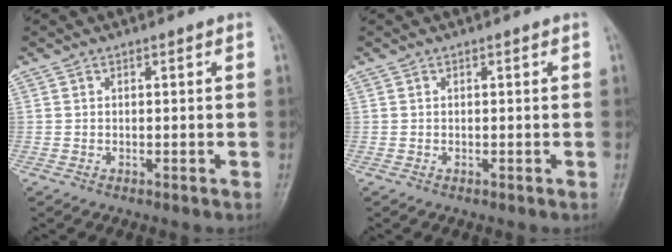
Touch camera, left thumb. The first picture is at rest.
{"total": 0.0}